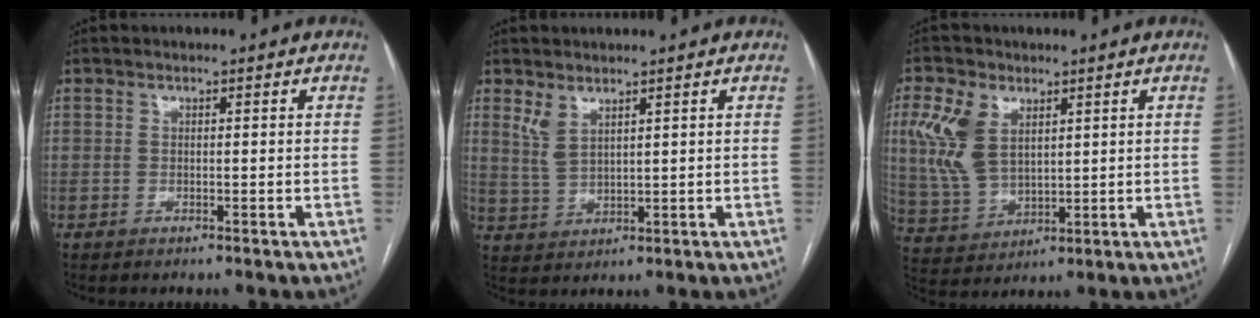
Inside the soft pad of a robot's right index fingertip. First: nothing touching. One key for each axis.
{"total": 3.5, "fx": 2.5, "fy": 1.0, "fz": 2.2, "tx": -0.055, "ty": -0.002, "tz": 0.061}
{"total": 9.6, "fx": 3.6, "fy": 5.8, "fz": 6.7, "tx": -0.163, "ty": 0.013, "tz": 0.082}